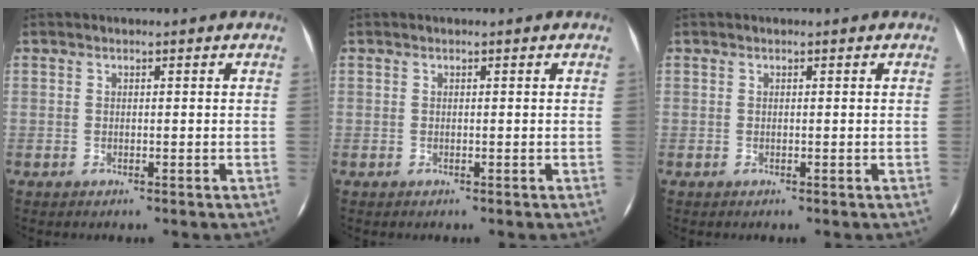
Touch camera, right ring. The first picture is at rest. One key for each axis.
{"total": 0.0}
{"total": 0.0}